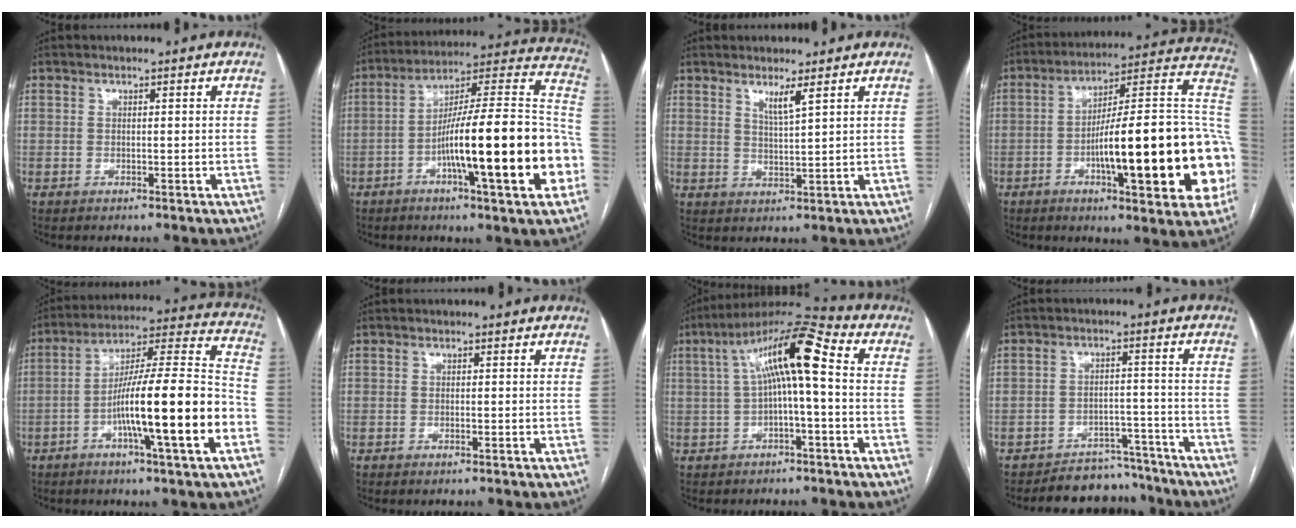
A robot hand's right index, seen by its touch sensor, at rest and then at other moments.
{"total": 24.9, "force": [-6.9, 2.5, 23.8], "torque": [-0.293, 0.017, -0.106]}
{"total": 2.8, "force": [1.9, -0.4, 2.0], "torque": [-0.038, -0.013, 0.038]}
{"total": 26.8, "force": [-5.7, 4.4, 25.9], "torque": [-0.293, 0.022, -0.078]}
{"total": 18.7, "force": [-6.1, 0.4, 17.7], "torque": [-0.279, 0.008, -0.100]}
{"total": 0.5, "force": [-0.4, 0.1, 0.3], "torque": [-0.005, 0.000, -0.004]}
{"total": 11.5, "force": [1.3, 1.3, 11.3], "torque": [-0.198, 0.048, 0.019]}
{"total": 8.4, "force": [-7.5, 3.5, -1.1], "torque": [0.042, 0.039, -0.104]}